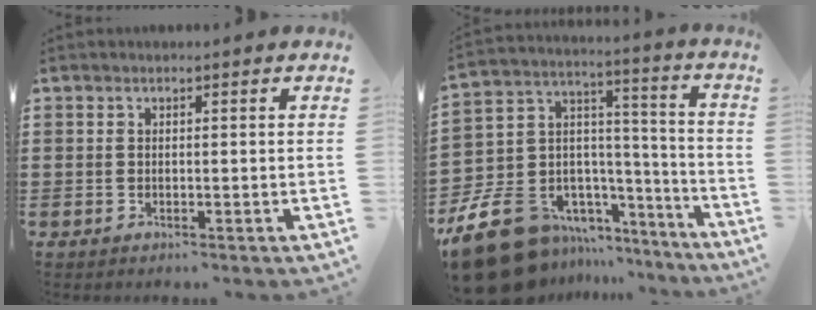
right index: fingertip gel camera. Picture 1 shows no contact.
{"total": 15.4, "force": [-9.3, 10.8, 5.9], "torque": [-0.153, 0.035, -0.156]}